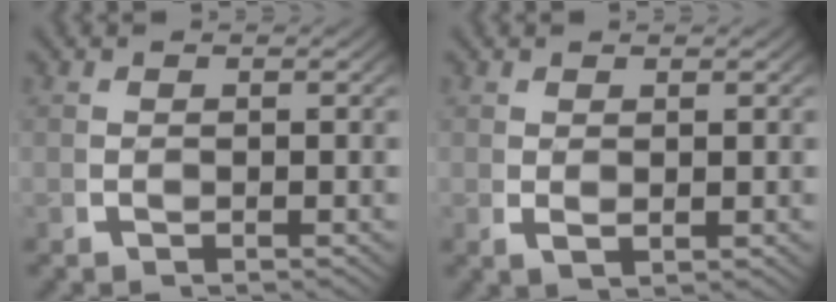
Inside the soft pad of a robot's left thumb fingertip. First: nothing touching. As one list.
[{"total": 1.1, "force": [0.6, 0.4, 0.8], "torque": [-0.021, -0.006, 0.021]}]